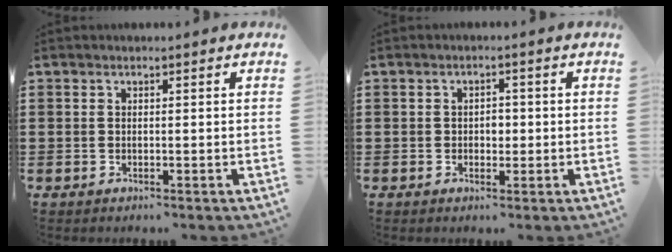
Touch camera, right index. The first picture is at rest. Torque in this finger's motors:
{"motor_torque": [0.31, -0.24, 0.02, 0.03]}